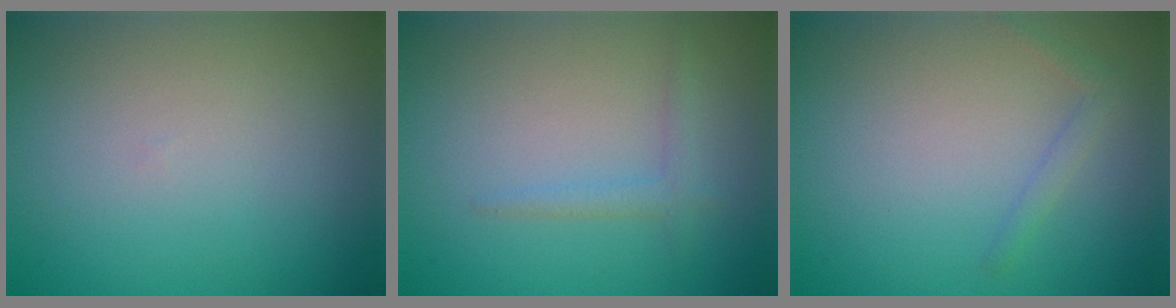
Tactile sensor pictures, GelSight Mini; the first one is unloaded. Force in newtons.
{"total": 1.3, "press": 1.3, "slide": 0.1}
{"total": 1.1, "press": 1.1, "slide": 0.1}